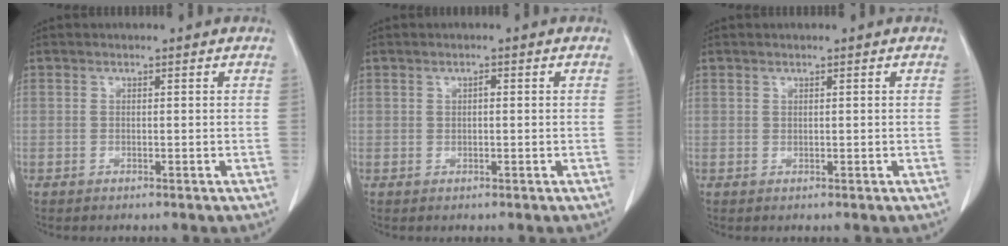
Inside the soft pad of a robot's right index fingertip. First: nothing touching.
{"total": 0.6, "force": [0.1, 0.3, 0.5], "torque": [-0.008, 0.002, 0.000]}
{"total": 0.0}